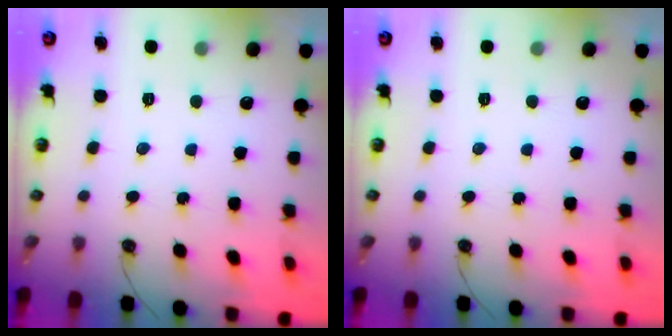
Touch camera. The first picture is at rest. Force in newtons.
{"total": 0.0}